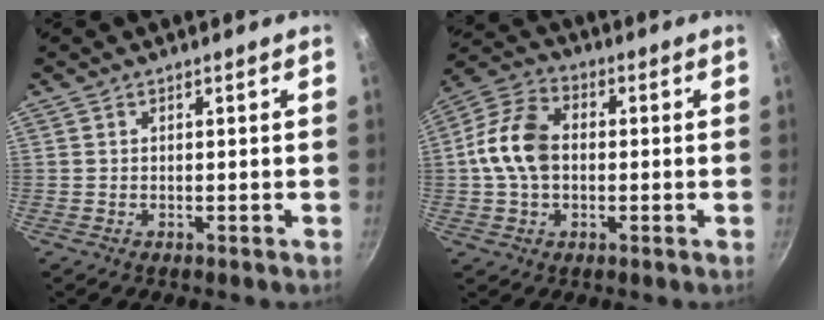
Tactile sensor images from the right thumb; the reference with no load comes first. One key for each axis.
{"total": 11.6, "fx": 0.1, "fy": 8.1, "fz": 8.2, "tx": -0.143, "ty": 0.025, "tz": -0.013}